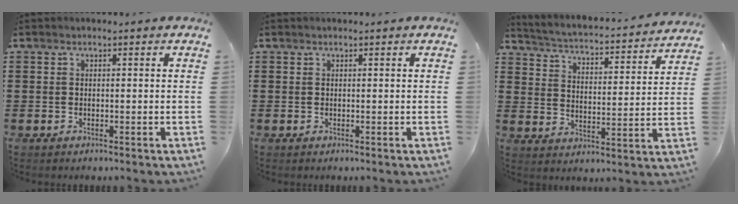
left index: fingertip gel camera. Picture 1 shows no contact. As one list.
[{"total": 0.0}, {"total": 2.4, "force": [2.4, -0.2, 0.6], "torque": [-0.031, -0.032, 0.029]}]